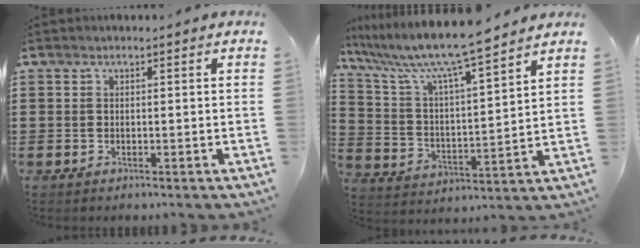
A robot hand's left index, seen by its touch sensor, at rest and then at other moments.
{"total": 9.1, "force": [7.9, 0.0, 4.5], "torque": [-0.121, -0.052, 0.130]}